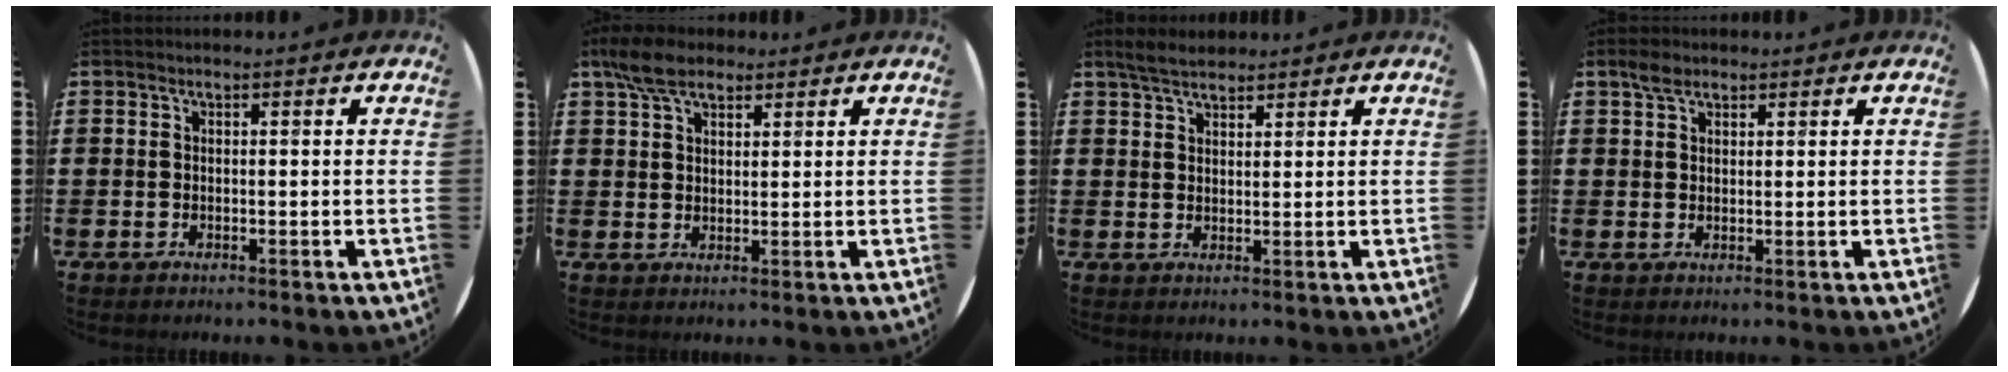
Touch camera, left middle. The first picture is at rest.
{"total": 5.1, "force": [3.9, 2.3, 2.4], "torque": [-0.048, 0.002, 0.072]}
{"total": 3.3, "force": [2.9, 1.0, 1.2], "torque": [-0.027, 0.002, 0.054]}
{"total": 2.4, "force": [1.8, 1.3, 0.9], "torque": [-0.012, 0.002, 0.033]}